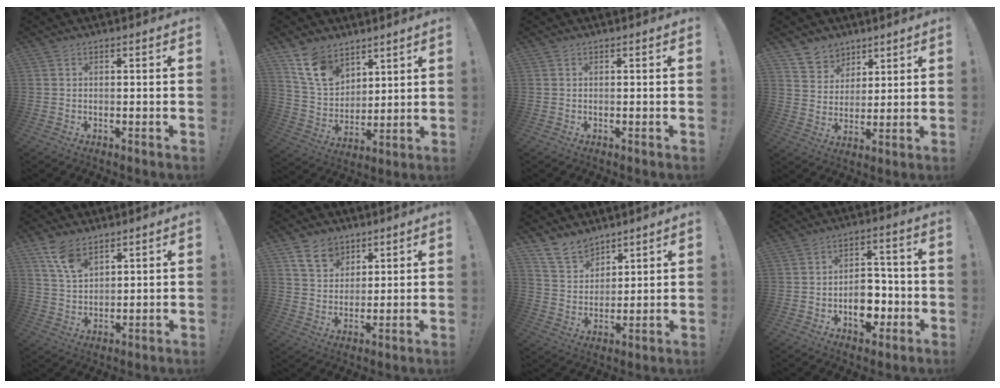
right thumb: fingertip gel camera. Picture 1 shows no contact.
{"total": 13.5, "force": [9.3, 8.2, 5.2], "torque": [-0.106, -0.051, 0.184]}
{"total": 0.0}
{"total": 7.7, "force": [5.4, 5.5, 0.5], "torque": [-0.012, -0.051, 0.107]}
{"total": 8.2, "force": [5.7, 4.1, 4.3], "torque": [-0.081, -0.027, 0.108]}
{"total": 9.0, "force": [5.5, 6.5, 3.0], "torque": [-0.050, -0.027, 0.109]}
{"total": 10.2, "force": [8.4, 5.2, 2.3], "torque": [-0.048, -0.061, 0.167]}
{"total": 10.7, "force": [-3.6, 7.5, 6.7], "torque": [-0.092, 0.027, -0.056]}